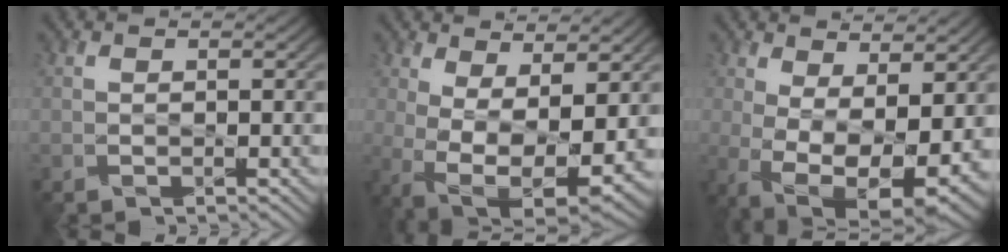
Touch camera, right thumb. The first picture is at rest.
{"total": 11.3, "force": [-0.4, 5.6, 9.8], "torque": [-0.196, -0.032, 0.019]}
{"total": 12.3, "force": [-0.9, 6.2, 10.6], "torque": [-0.200, -0.034, 0.014]}